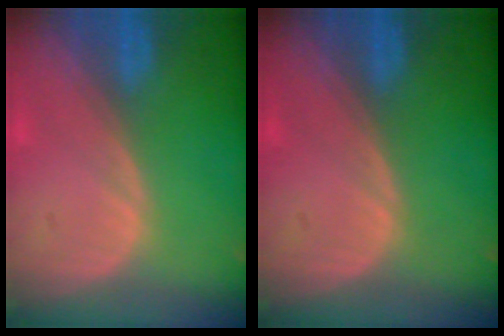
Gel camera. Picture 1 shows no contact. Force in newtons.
{"total": 0.0}